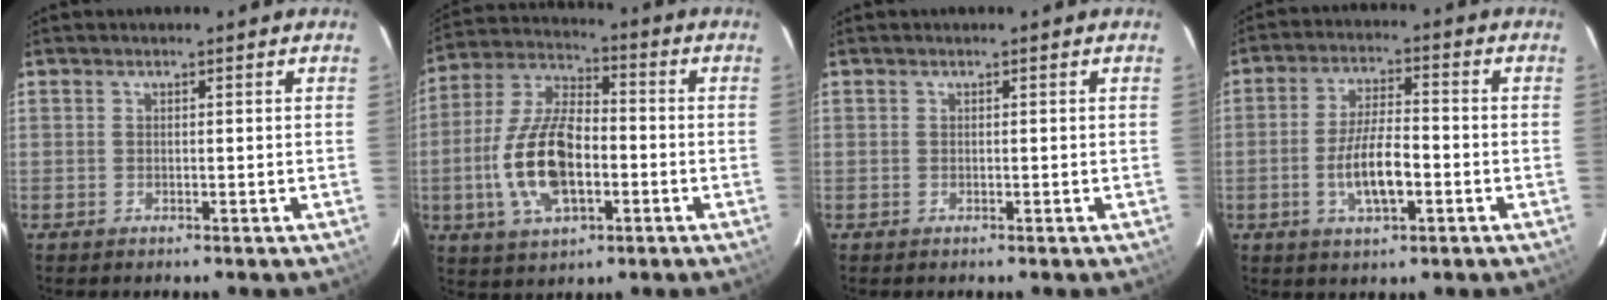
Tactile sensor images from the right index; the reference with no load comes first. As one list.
[{"total": 15.5, "force": [-3.5, 7.5, 13.1], "torque": [-0.276, 0.005, -0.063]}, {"total": 0.0}, {"total": 8.6, "force": [-2.7, 2.7, 7.7], "torque": [-0.150, -0.002, -0.047]}]